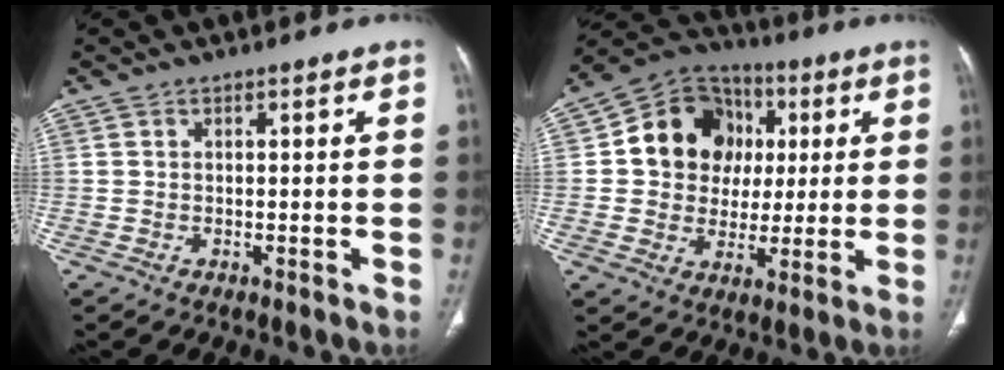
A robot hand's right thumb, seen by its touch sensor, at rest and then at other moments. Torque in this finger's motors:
{"motor_torque": [0.52, 2.53, 0.53, -0.36, 0.06]}